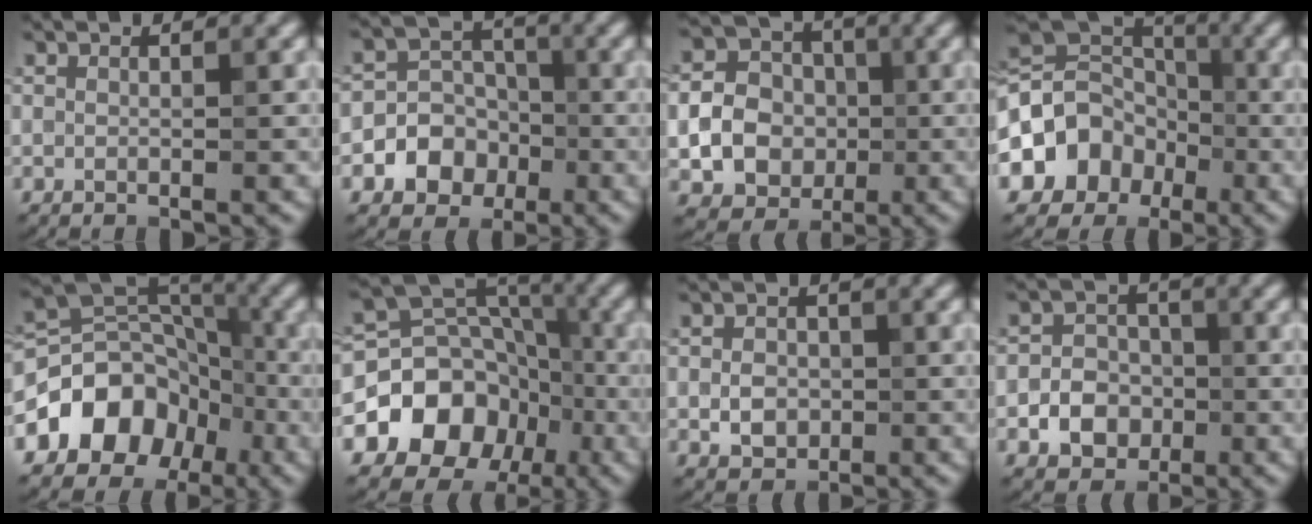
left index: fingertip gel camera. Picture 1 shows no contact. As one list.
[{"total": 6.2, "force": [-2.3, 5.4, 1.9], "torque": [-0.010, 0.011, -0.063]}, {"total": 8.3, "force": [-1.3, 7.1, 4.0], "torque": [-0.070, -0.007, -0.039]}, {"total": 8.7, "force": [-2.6, 7.1, 4.2], "torque": [-0.067, 0.015, -0.063]}, {"total": 8.6, "force": [-3.7, 6.5, 4.4], "torque": [-0.063, 0.022, -0.076]}, {"total": 10.9, "force": [-4.1, 8.8, 4.8], "torque": [-0.088, 0.014, -0.091]}, {"total": 2.4, "force": [-0.4, 1.8, 1.4], "torque": [-0.027, 0.002, -0.010]}, {"total": 4.2, "force": [-1.5, 3.4, 1.9], "torque": [-0.006, 0.004, -0.042]}]